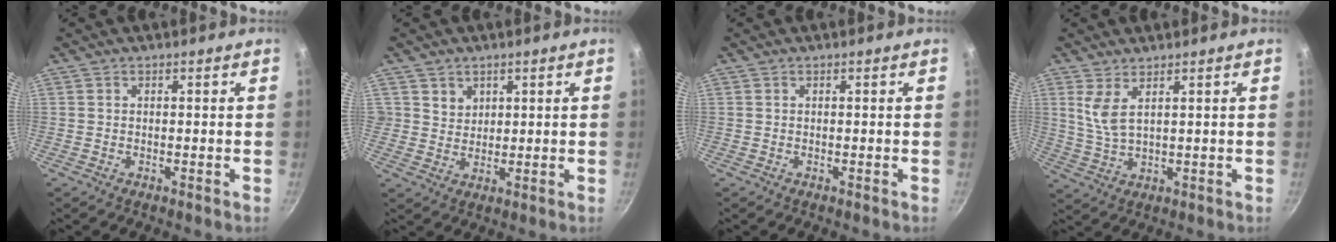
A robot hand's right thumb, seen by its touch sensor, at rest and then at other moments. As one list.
[{"total": 3.6, "force": [1.7, 3.1, 0.5], "torque": [0.014, 0.000, 0.033]}, {"total": 0.0}, {"total": 5.1, "force": [2.4, 1.9, 4.1], "torque": [-0.082, -0.027, 0.053]}]